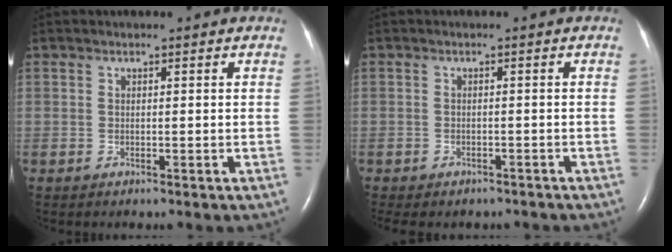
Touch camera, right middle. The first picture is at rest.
{"total": 7.3, "force": [-6.1, 3.2, 2.3], "torque": [-0.035, 0.002, -0.072]}